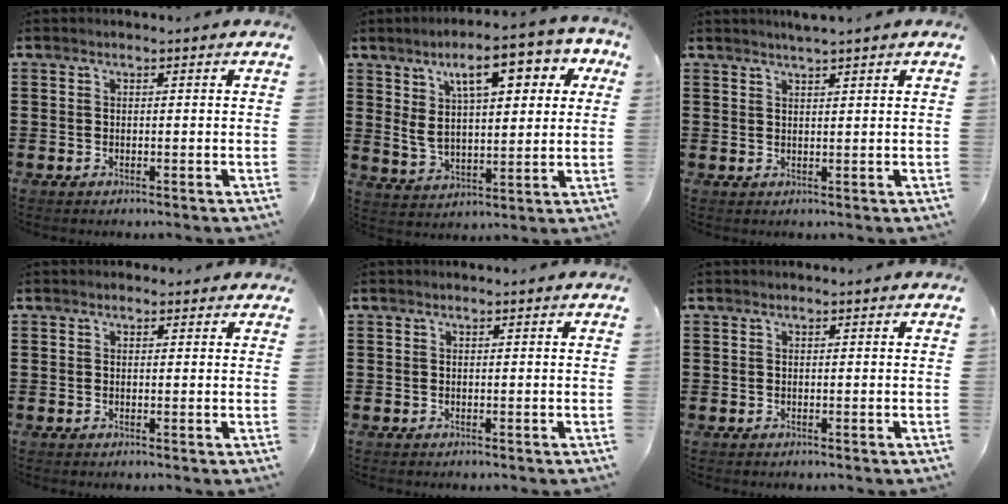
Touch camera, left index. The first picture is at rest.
{"total": 11.6, "force": [6.0, 4.3, 9.0], "torque": [-0.165, -0.009, 0.097]}
{"total": 1.7, "force": [1.6, -0.3, 0.6], "torque": [-0.014, 0.001, 0.031]}
{"total": 0.9, "force": [0.6, 0.7, 0.2], "torque": [-0.006, 0.006, 0.010]}
{"total": 0.0}
{"total": 0.0}